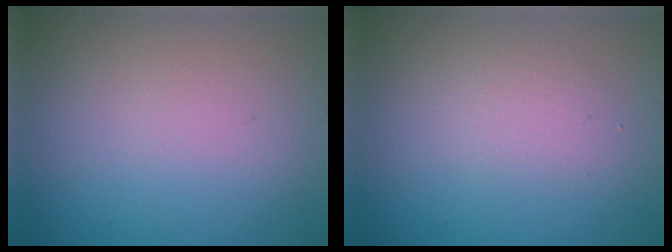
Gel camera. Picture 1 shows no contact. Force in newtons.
{"total": 1.5, "press": 1.5, "slide": 0.1}